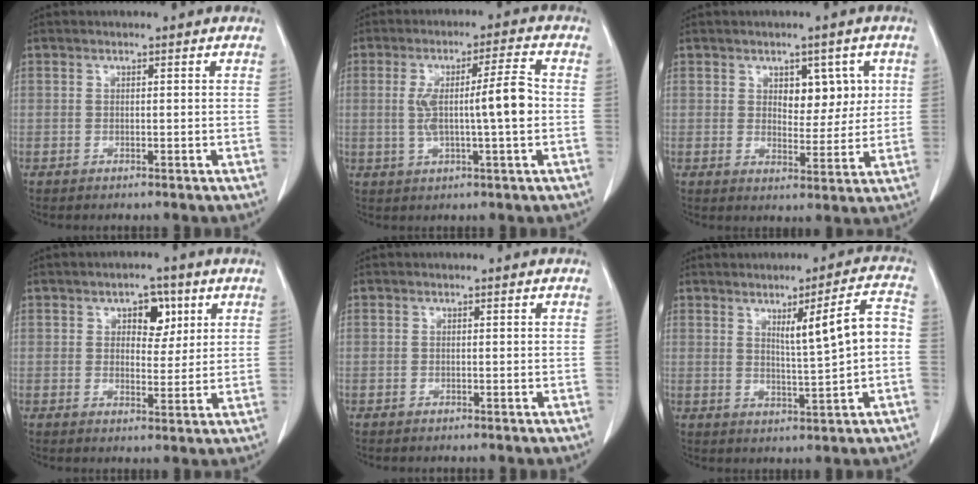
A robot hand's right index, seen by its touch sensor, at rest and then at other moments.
{"total": 8.7, "force": [-0.2, 0.2, 8.7], "torque": [-0.154, 0.012, -0.002]}
{"total": 5.5, "force": [1.9, 3.2, 4.1], "torque": [-0.047, 0.005, 0.033]}
{"total": 5.1, "force": [2.2, 3.0, 3.5], "torque": [-0.044, 0.010, 0.033]}
{"total": 0.0}
{"total": 7.7, "force": [0.6, 0.1, 7.6], "torque": [-0.113, 0.011, 0.015]}